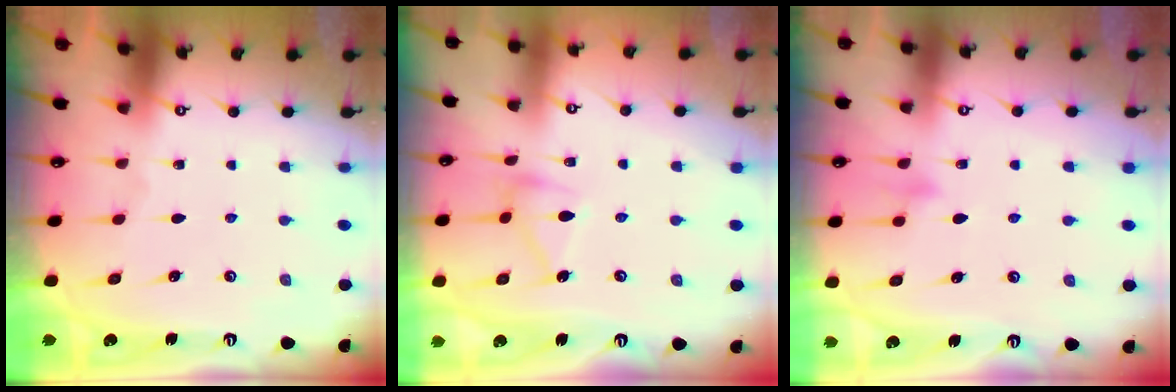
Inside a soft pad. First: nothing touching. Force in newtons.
{"total": 10.6, "press": 10.6, "slide": 0.4}
{"total": 7.7, "press": 7.7, "slide": 0.5}